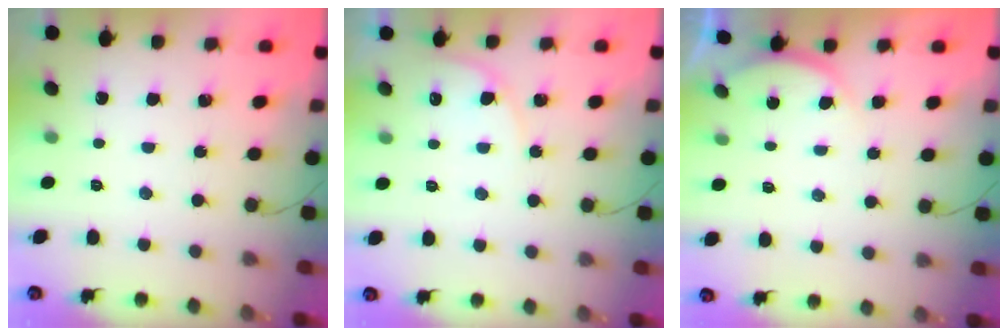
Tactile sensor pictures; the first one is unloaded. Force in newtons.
{"total": 4.3, "press": 4.3, "slide": 0.5}
{"total": 4.1, "press": 4.1, "slide": 0.5}